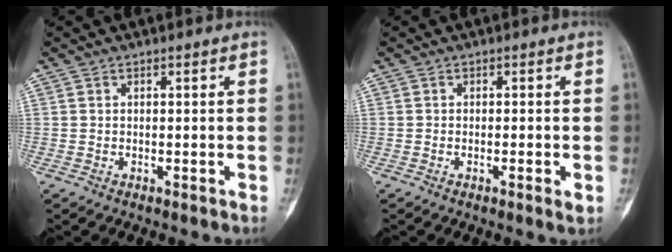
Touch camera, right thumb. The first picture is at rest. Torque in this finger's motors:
{"motor_torque": [-0.42, -0.19, -0.38, 0.08, -0.07]}